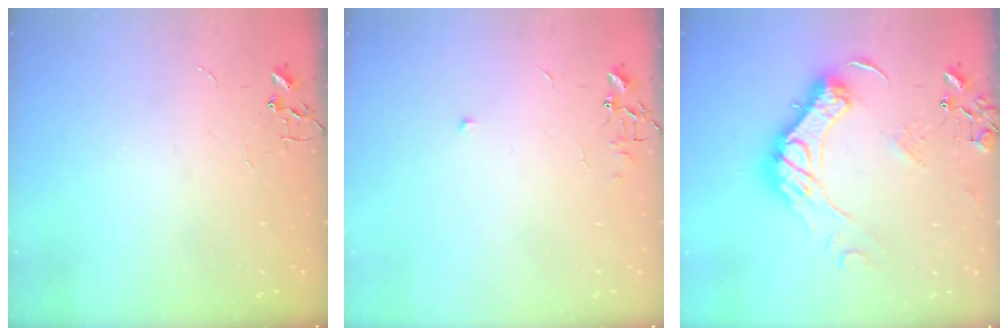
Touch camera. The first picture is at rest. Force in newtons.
{"total": 5.2, "press": 5.1, "slide": 0.6}
{"total": 17.8, "press": 17.8, "slide": 1.3}